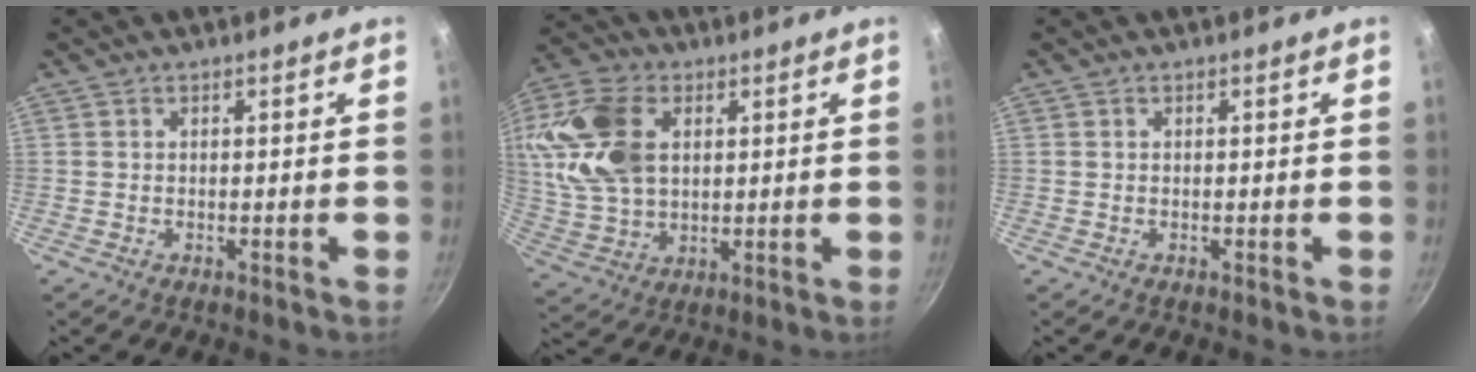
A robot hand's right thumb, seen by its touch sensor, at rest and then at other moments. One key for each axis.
{"total": 16.9, "fx": 4.0, "fy": 11.4, "fz": 11.8, "tx": -0.223, "ty": 0.000, "tz": 0.081}
{"total": 0.0}